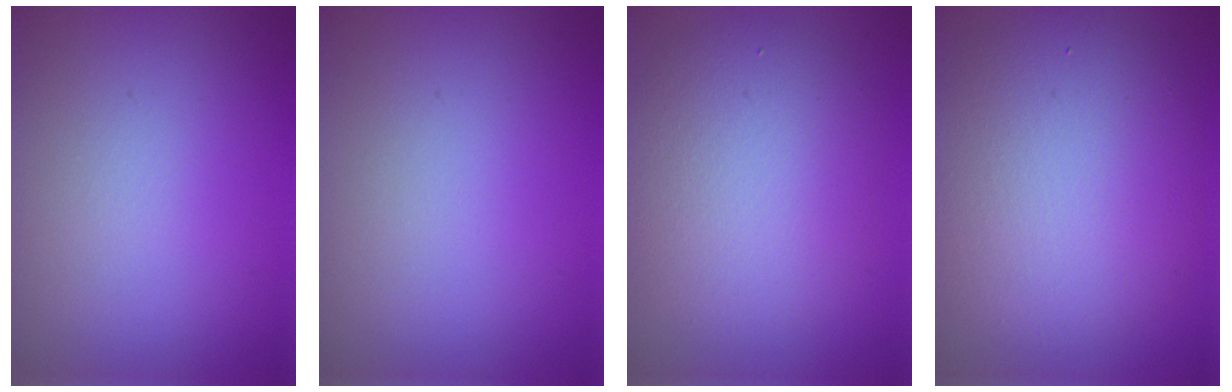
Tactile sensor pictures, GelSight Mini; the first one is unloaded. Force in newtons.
{"total": 0.0}
{"total": 6.0, "press": 6.0, "slide": 0.5}
{"total": 8.8, "press": 8.8, "slide": 0.7}